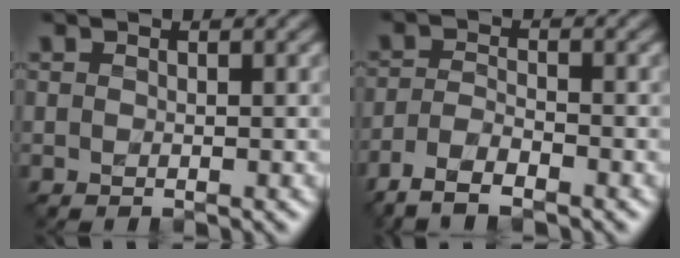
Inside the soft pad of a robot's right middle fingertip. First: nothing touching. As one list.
[{"total": 4.1, "force": [-3.1, 1.2, 2.4], "torque": [-0.050, -0.006, -0.066]}]